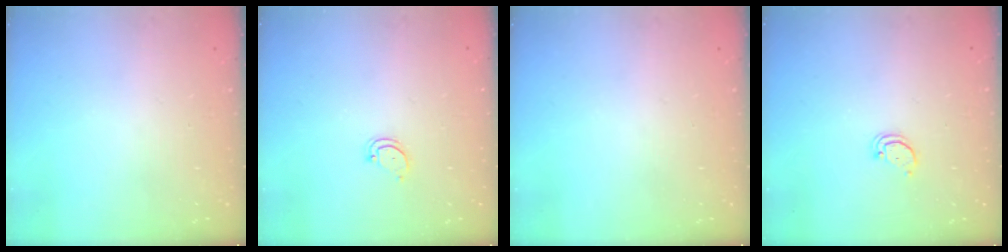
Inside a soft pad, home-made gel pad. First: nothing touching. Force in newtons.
{"total": 2.8, "press": 2.8, "slide": 0.2}
{"total": 0.0}
{"total": 2.1, "press": 2.1, "slide": 0.2}